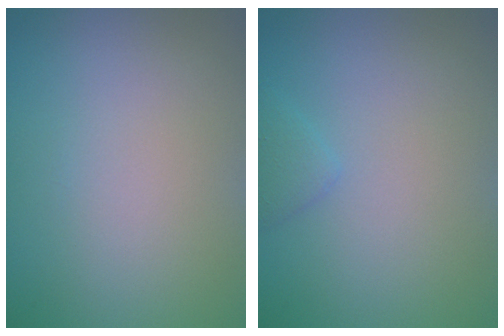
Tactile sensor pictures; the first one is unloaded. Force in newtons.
{"total": 1.2, "press": 1.2, "slide": 0.1}